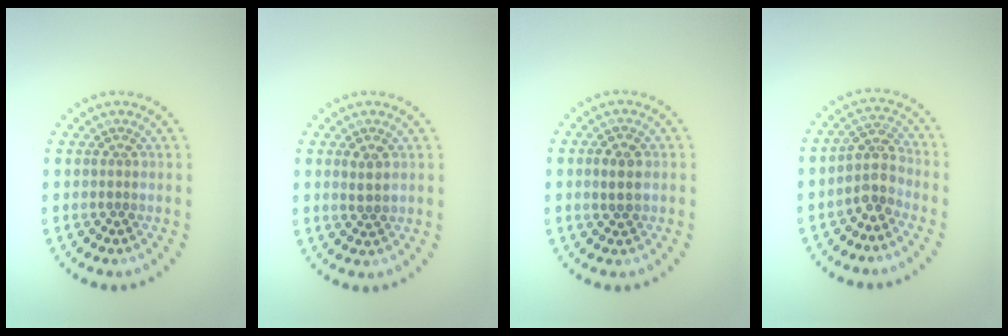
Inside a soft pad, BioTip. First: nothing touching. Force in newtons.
{"total": 1.2, "press": 1.2, "slide": 0.2}
{"total": 1.6, "press": 1.6, "slide": 0.1}
{"total": 3.1, "press": 2.4, "slide": 2.0}